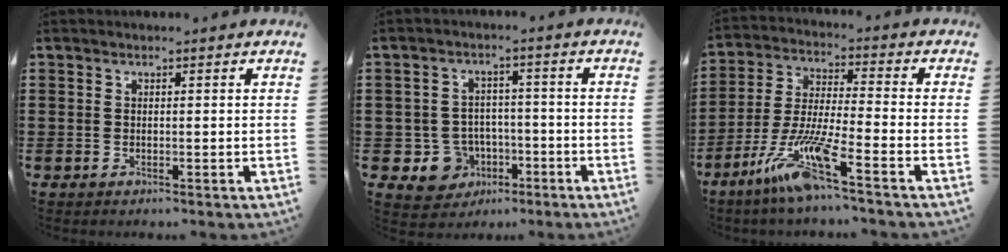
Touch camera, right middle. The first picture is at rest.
{"total": 6.4, "force": [-2.3, 5.6, 2.0], "torque": [-0.052, 0.009, -0.040]}
{"total": 10.5, "force": [-6.9, 0.6, 7.9], "torque": [-0.181, -0.018, -0.142]}